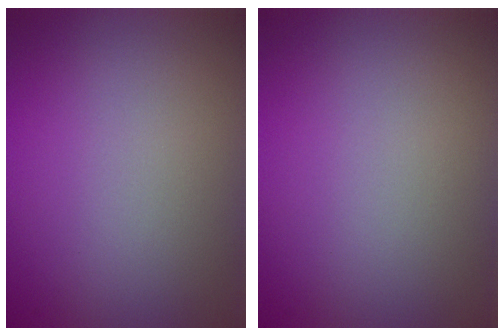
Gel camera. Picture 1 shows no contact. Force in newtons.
{"total": 0.0}